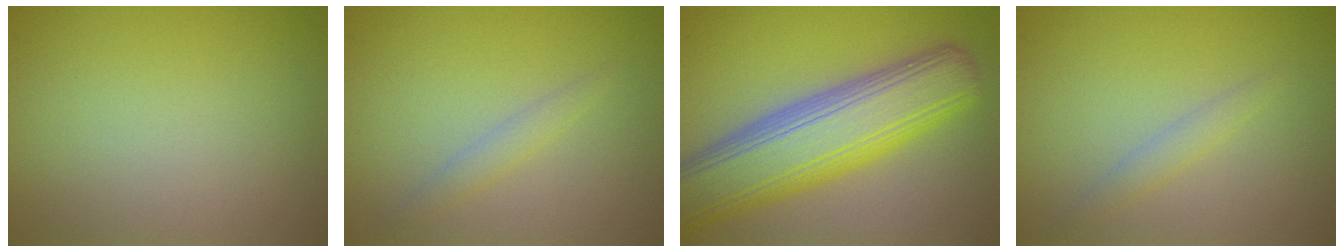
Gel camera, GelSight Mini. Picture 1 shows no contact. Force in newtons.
{"total": 2.0, "press": 2.0, "slide": 0.2}
{"total": 10.4, "press": 10.4, "slide": 0.6}
{"total": 2.0, "press": 2.0, "slide": 0.2}